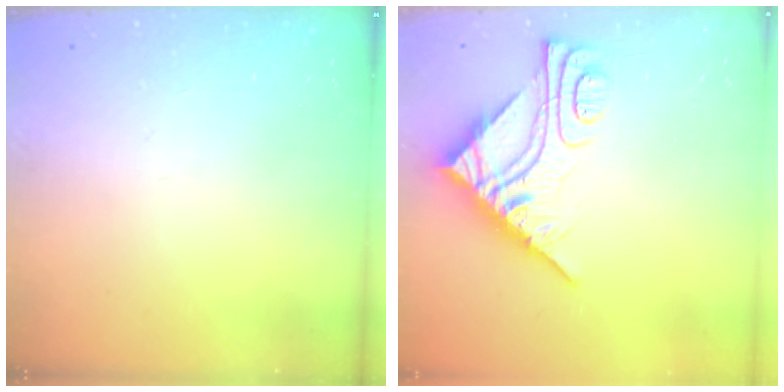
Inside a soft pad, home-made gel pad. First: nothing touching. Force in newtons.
{"total": 10.6, "press": 10.5, "slide": 1.0}